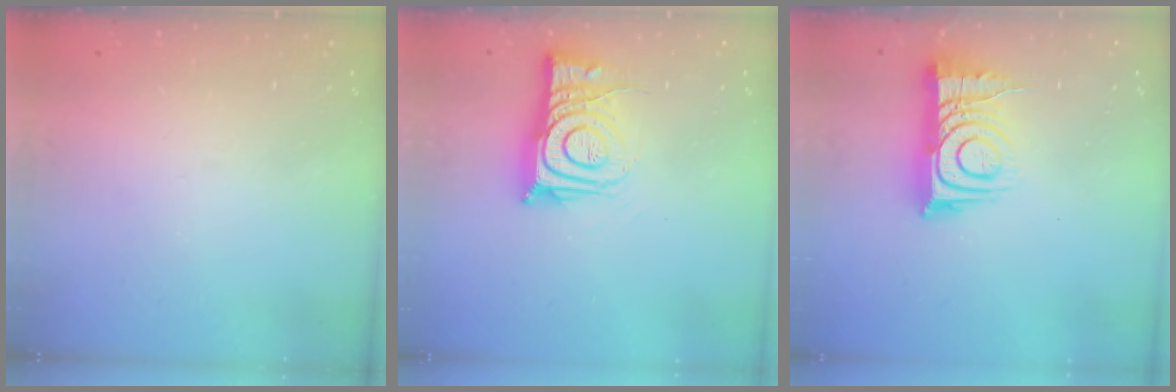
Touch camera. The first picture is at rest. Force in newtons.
{"total": 11.4, "press": 11.3, "slide": 0.9}
{"total": 12.7, "press": 12.7, "slide": 0.9}